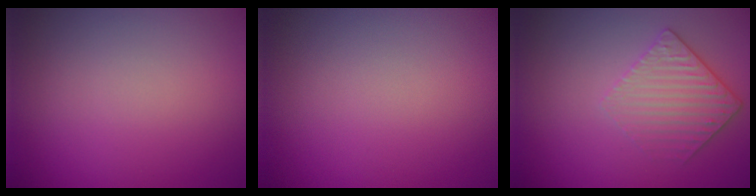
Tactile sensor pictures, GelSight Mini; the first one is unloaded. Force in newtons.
{"total": 0.0}
{"total": 3.3, "press": 2.8, "slide": 1.8}